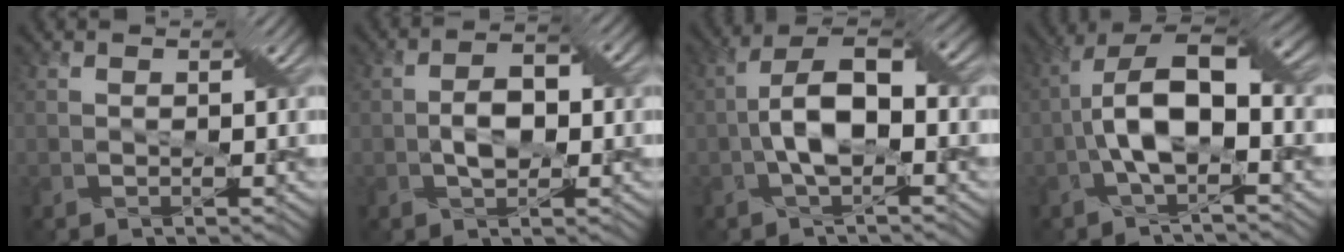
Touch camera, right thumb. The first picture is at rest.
{"total": 3.6, "force": [-0.4, 2.0, 3.0], "torque": [-0.053, 0.003, -0.009]}
{"total": 7.2, "force": [-1.0, 3.2, 6.4], "torque": [-0.123, 0.015, -0.020]}
{"total": 9.6, "force": [-1.4, 4.2, 8.6], "torque": [-0.163, 0.012, -0.027]}